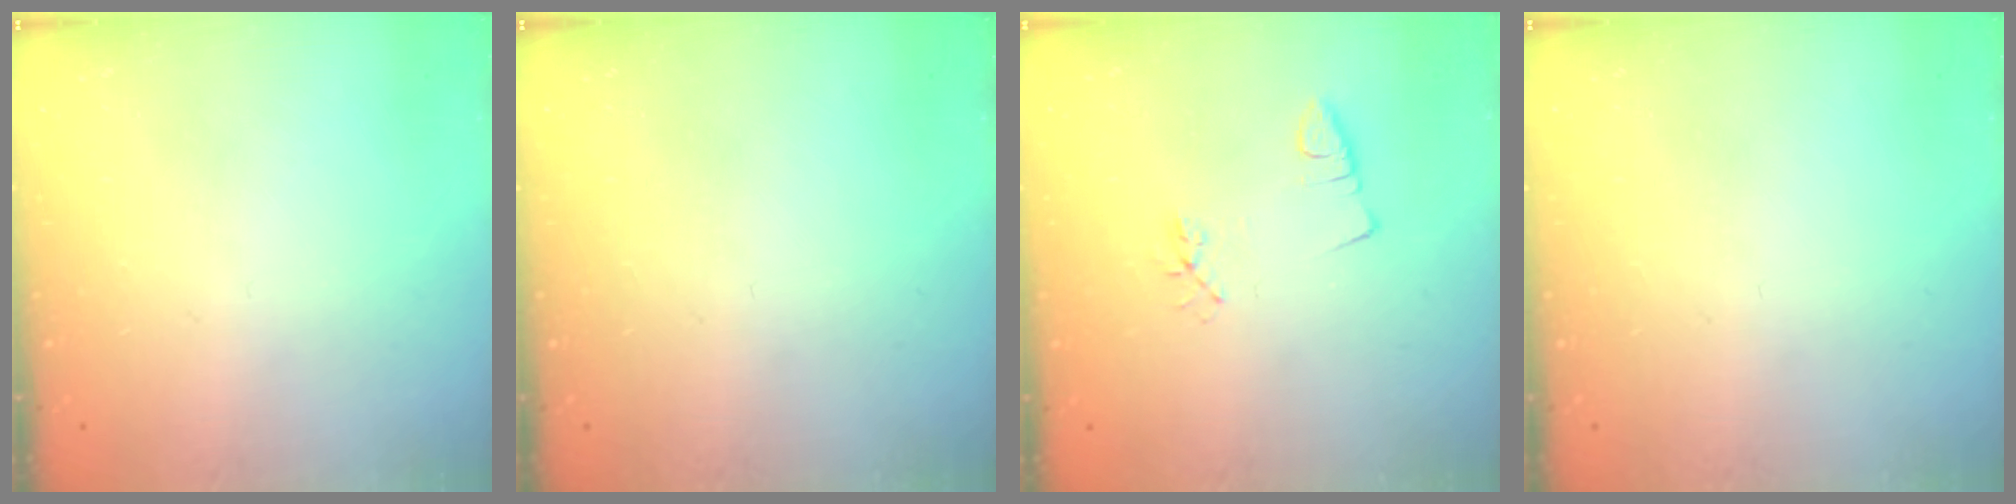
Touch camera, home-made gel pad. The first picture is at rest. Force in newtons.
{"total": 0.0}
{"total": 2.4, "press": 1.9, "slide": 1.5}
{"total": 0.0}